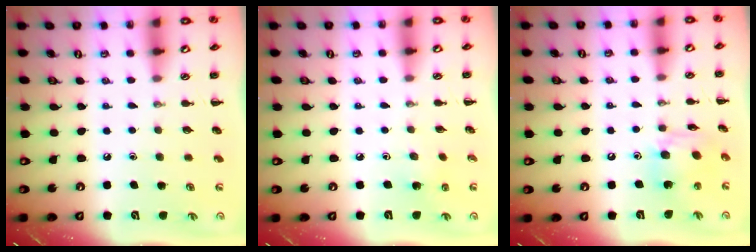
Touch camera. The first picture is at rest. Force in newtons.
{"total": 1.9, "press": 1.9, "slide": 0.4}
{"total": 9.8, "press": 9.7, "slide": 0.7}